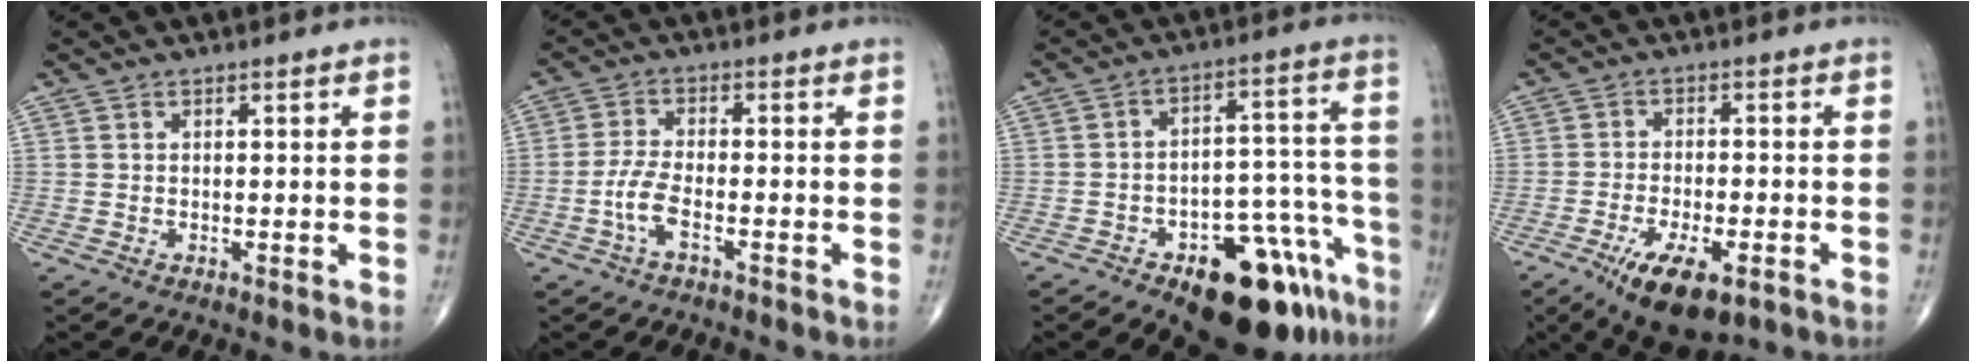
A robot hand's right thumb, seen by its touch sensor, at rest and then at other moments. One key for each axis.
{"total": 4.6, "fx": -2.1, "fy": 1.5, "fz": 3.8, "tx": -0.090, "ty": 0.018, "tz": -0.044}
{"total": 18.8, "fx": -11.3, "fy": 8.4, "fz": 12.5, "tx": -0.100, "ty": 0.097, "tz": -0.153}
{"total": 11.1, "fx": -5.8, "fy": 4.2, "fz": 8.4, "tx": -0.140, "ty": 0.003, "tz": -0.090}